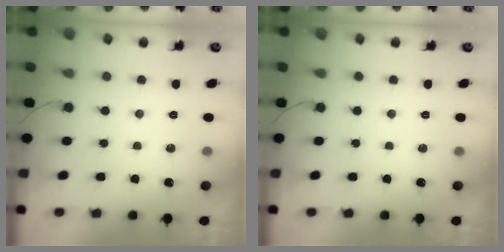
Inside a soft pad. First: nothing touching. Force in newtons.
{"total": 0.0}